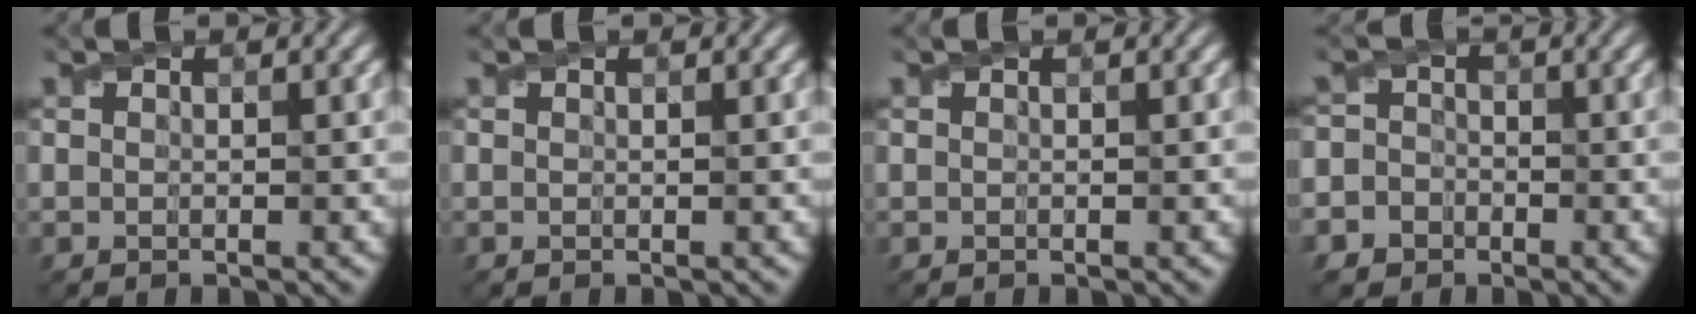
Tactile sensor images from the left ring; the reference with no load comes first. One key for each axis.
{"total": 0.0}
{"total": 0.0}
{"total": 4.7, "fx": -2.3, "fy": 4.0, "fz": 0.7, "tx": 0.007, "ty": 0.000, "tz": -0.062}